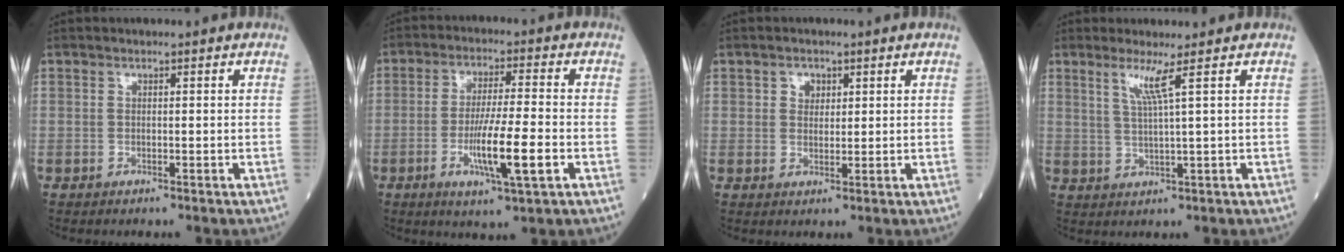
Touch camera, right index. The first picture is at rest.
{"total": 9.8, "force": [-2.9, 0.4, 9.4], "torque": [-0.171, -0.014, -0.051]}
{"total": 2.1, "force": [0.9, 1.6, 1.0], "torque": [-0.014, 0.002, 0.015]}
{"total": 3.7, "force": [1.9, -1.2, 2.9], "torque": [-0.063, -0.009, 0.043]}